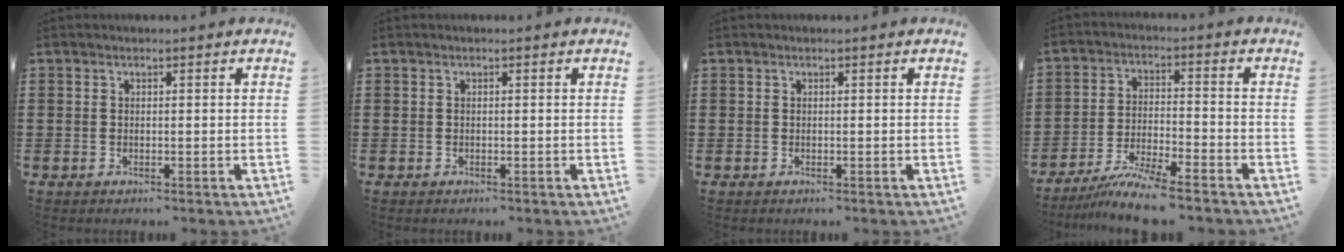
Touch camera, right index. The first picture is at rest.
{"total": 0.0}
{"total": 0.0}
{"total": 7.5, "force": [-6.6, -0.1, 3.6], "torque": [-0.079, -0.011, -0.130]}